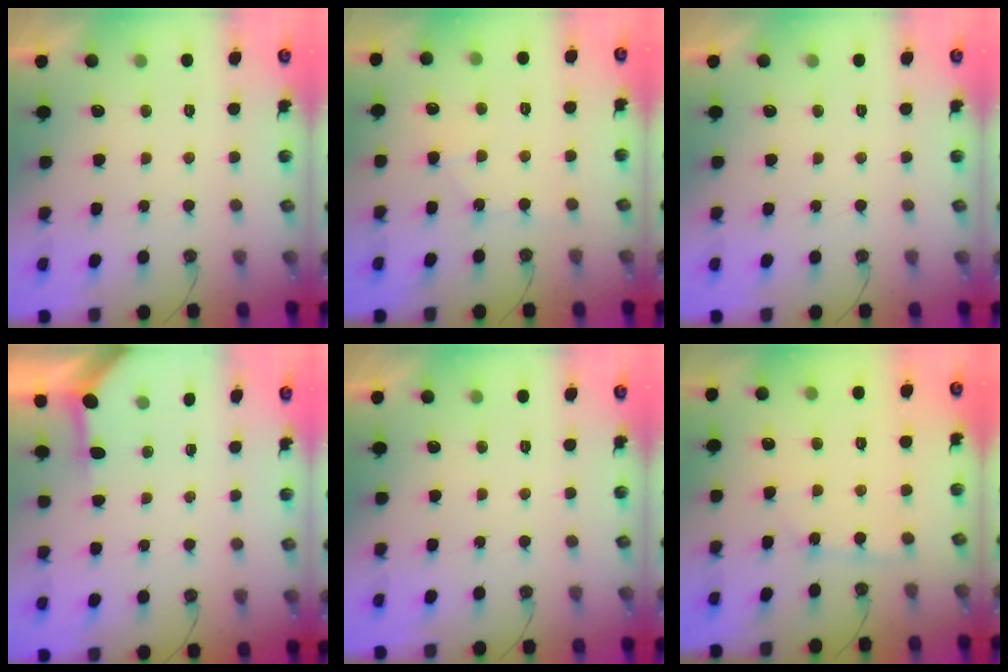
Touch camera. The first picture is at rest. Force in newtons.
{"total": 5.1, "press": 5.1, "slide": 0.7}
{"total": 0.0}
{"total": 3.5, "press": 3.5, "slide": 0.3}
{"total": 0.0}
{"total": 2.2, "press": 2.2, "slide": 0.2}